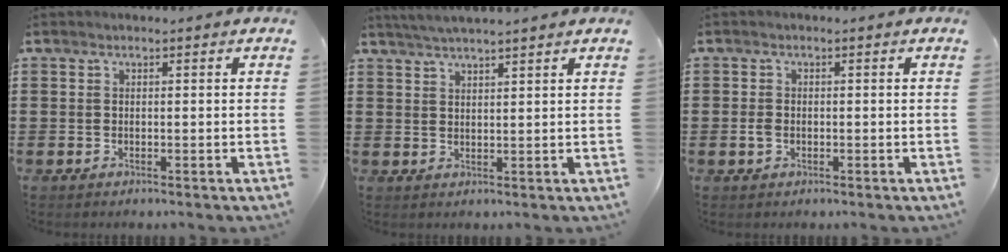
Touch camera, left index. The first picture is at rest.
{"total": 2.8, "force": [2.6, -0.5, 0.8], "torque": [-0.022, -0.003, 0.049]}
{"total": 1.5, "force": [-0.3, 1.0, 1.1], "torque": [-0.030, 0.001, -0.009]}